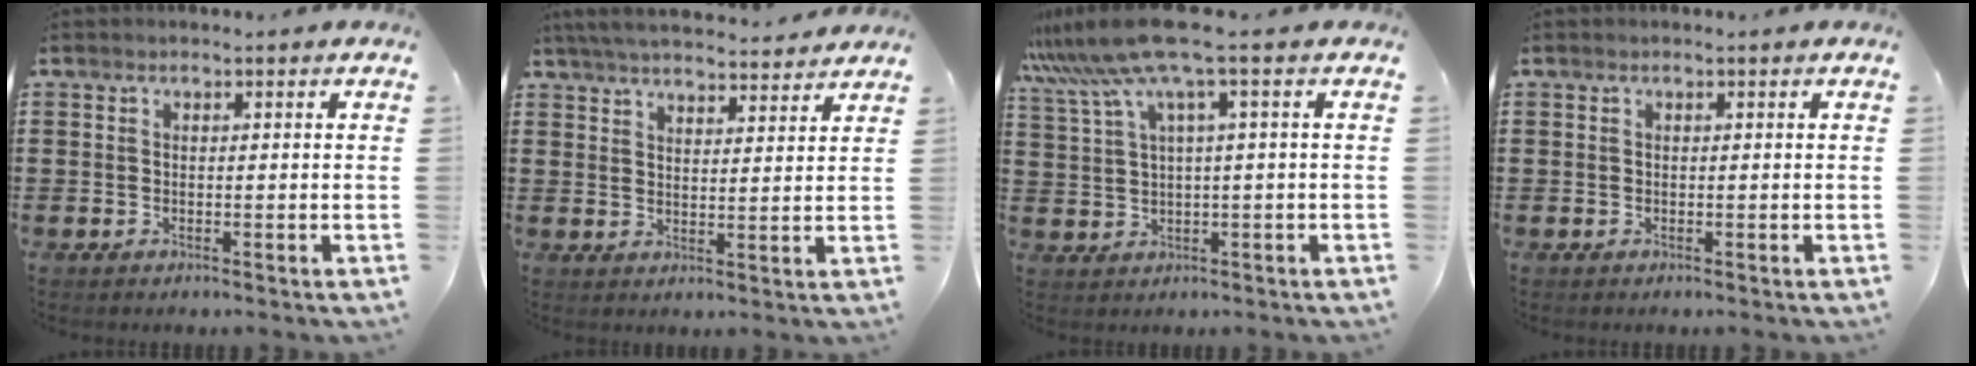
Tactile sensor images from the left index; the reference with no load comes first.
{"total": 5.0, "force": [4.9, 0.2, 1.3], "torque": [-0.042, -0.020, 0.087]}
{"total": 7.3, "force": [3.6, 0.1, 6.4], "torque": [-0.157, -0.027, 0.055]}
{"total": 0.0}